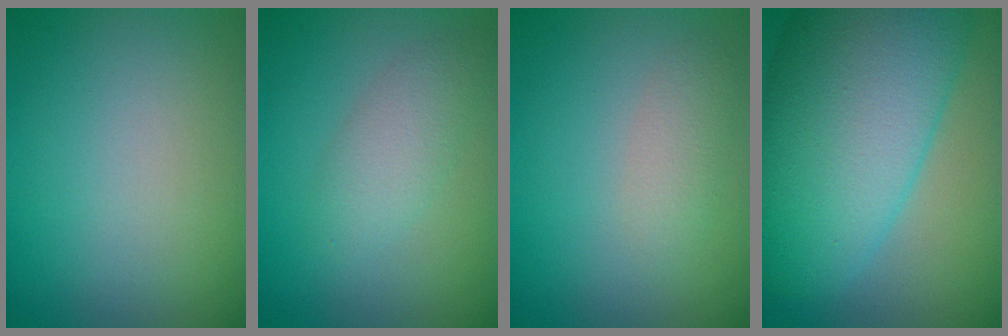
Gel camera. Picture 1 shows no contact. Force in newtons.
{"total": 2.7, "press": 2.7, "slide": 0.0}
{"total": 1.8, "press": 1.8, "slide": 0.1}
{"total": 13.8, "press": 13.8, "slide": 0.3}